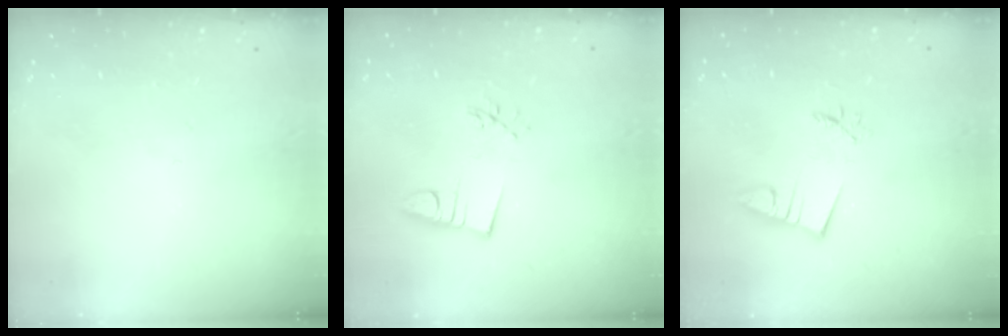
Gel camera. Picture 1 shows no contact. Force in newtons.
{"total": 3.0, "press": 1.6, "slide": 2.5}
{"total": 2.7, "press": 2.7, "slide": 0.4}